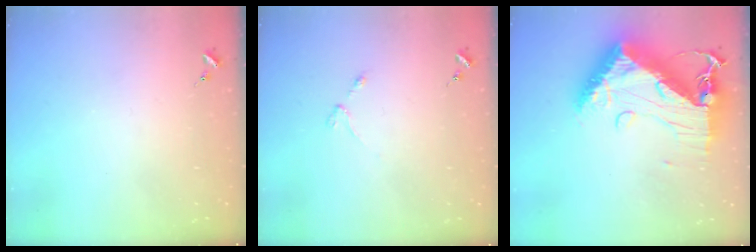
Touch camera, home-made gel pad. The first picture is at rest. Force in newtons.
{"total": 2.9, "press": 2.8, "slide": 0.4}
{"total": 20.9, "press": 20.8, "slide": 1.9}